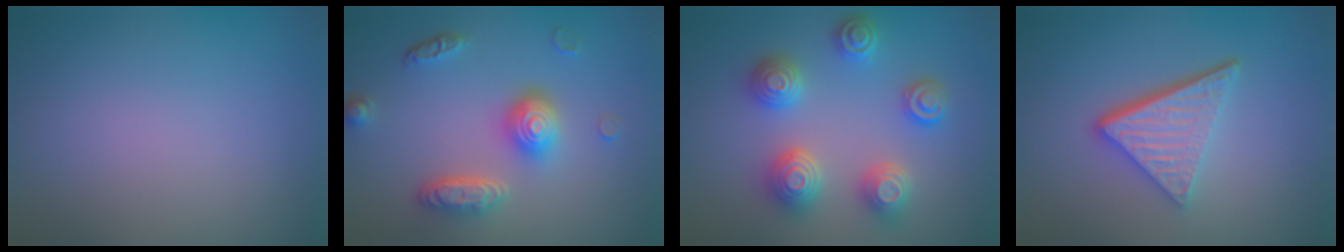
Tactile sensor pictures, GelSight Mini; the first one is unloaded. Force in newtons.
{"total": 4.5, "press": 3.5, "slide": 2.8}
{"total": 4.9, "press": 4.8, "slide": 0.8}
{"total": 4.8, "press": 3.4, "slide": 3.3}